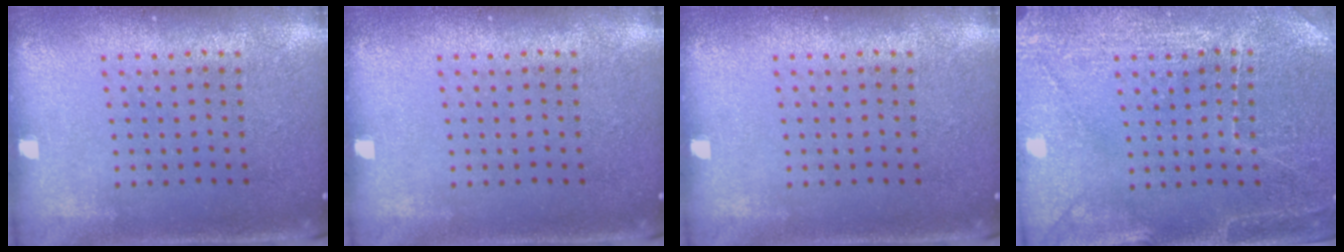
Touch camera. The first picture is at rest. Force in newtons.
{"total": 0.0}
{"total": 0.0}
{"total": 2.9, "press": 2.9, "slide": 0.2}